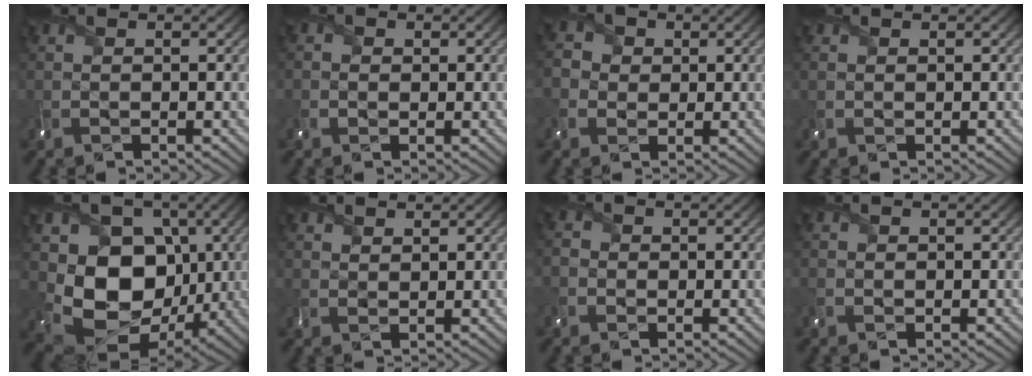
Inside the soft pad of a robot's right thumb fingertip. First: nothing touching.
{"total": 1.6, "force": [-0.1, 1.5, 0.6], "torque": [-0.012, 0.001, -0.002]}
{"total": 3.4, "force": [0.1, 3.3, 0.9], "torque": [-0.037, 0.004, 0.001]}
{"total": 1.0, "force": [0.4, 0.8, 0.4], "torque": [-0.012, 0.001, 0.010]}
{"total": 14.0, "force": [0.3, 11.3, 8.2], "torque": [-0.156, -0.031, 0.007]}
{"total": 1.8, "force": [1.5, 0.8, 0.5], "torque": [-0.013, -0.001, 0.037]}
{"total": 1.8, "force": [-0.4, 1.7, 0.5], "torque": [-0.013, -0.001, -0.011]}
{"total": 1.0, "force": [0.1, 0.9, 0.4], "torque": [-0.011, -0.001, 0.003]}